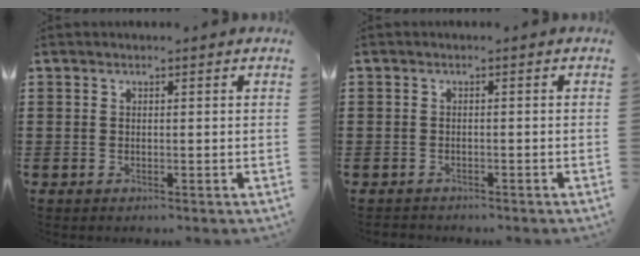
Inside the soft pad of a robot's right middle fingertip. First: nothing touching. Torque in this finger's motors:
{"motor_torque": [0.44, 0.12, -0.72, -0.14]}